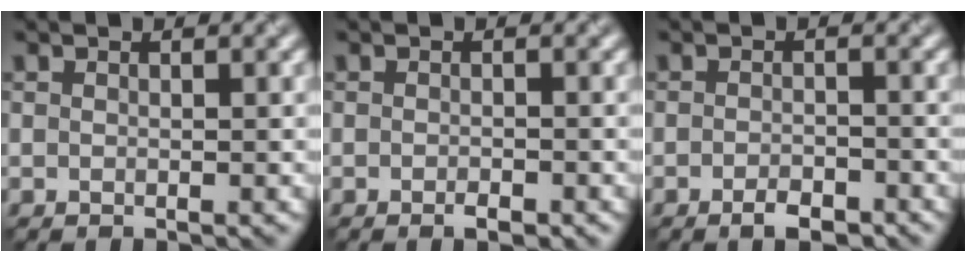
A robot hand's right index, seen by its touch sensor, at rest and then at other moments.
{"total": 1.1, "force": [-0.7, 0.4, 0.8], "torque": [-0.012, -0.003, -0.010]}
{"total": 2.2, "force": [-1.4, 0.8, 1.4], "torque": [-0.019, 0.000, -0.024]}